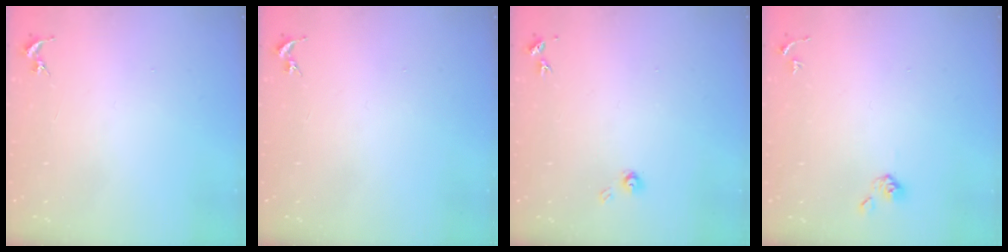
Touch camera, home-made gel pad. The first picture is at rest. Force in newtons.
{"total": 0.0}
{"total": 4.1, "press": 4.1, "slide": 0.4}
{"total": 4.6, "press": 4.6, "slide": 0.7}